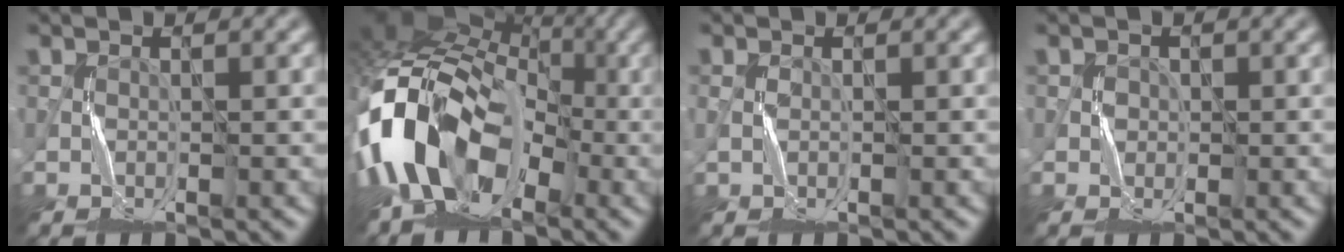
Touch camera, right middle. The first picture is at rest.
{"total": 14.6, "force": [-4.7, 9.6, 9.9], "torque": [-0.188, -0.005, -0.095]}
{"total": 0.0}
{"total": 1.3, "force": [0.3, 1.3, 0.0], "torque": [-0.001, 0.003, 0.001]}